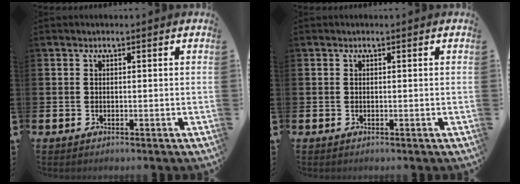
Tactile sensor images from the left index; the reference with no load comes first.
{"total": 0.0}